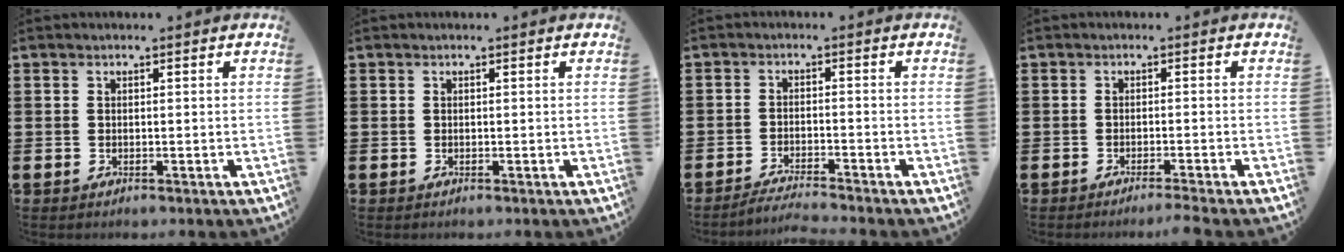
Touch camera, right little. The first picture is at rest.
{"total": 0.0}
{"total": 2.5, "force": [-2.4, -0.3, 0.5], "torque": [-0.009, 0.003, -0.049]}
{"total": 1.2, "force": [-1.1, -0.2, 0.4], "torque": [-0.005, -0.001, -0.021]}